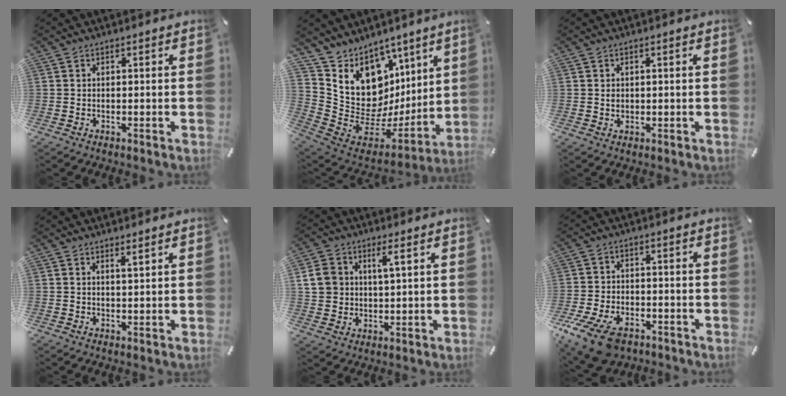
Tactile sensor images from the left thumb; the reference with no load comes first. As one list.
[{"total": 12.9, "force": [4.5, 11.3, 4.2], "torque": [-0.060, -0.088, 0.106]}, {"total": 1.3, "force": [0.1, 1.1, 0.6], "torque": [-0.013, 0.005, 0.000]}, {"total": 1.7, "force": [1.3, 0.2, 1.0], "torque": [-0.021, -0.001, 0.023]}, {"total": 6.8, "force": [2.6, 5.0, 3.8], "torque": [-0.081, 0.003, 0.046]}, {"total": 11.3, "force": [-6.7, 6.3, 6.5], "torque": [-0.138, 0.029, -0.123]}]